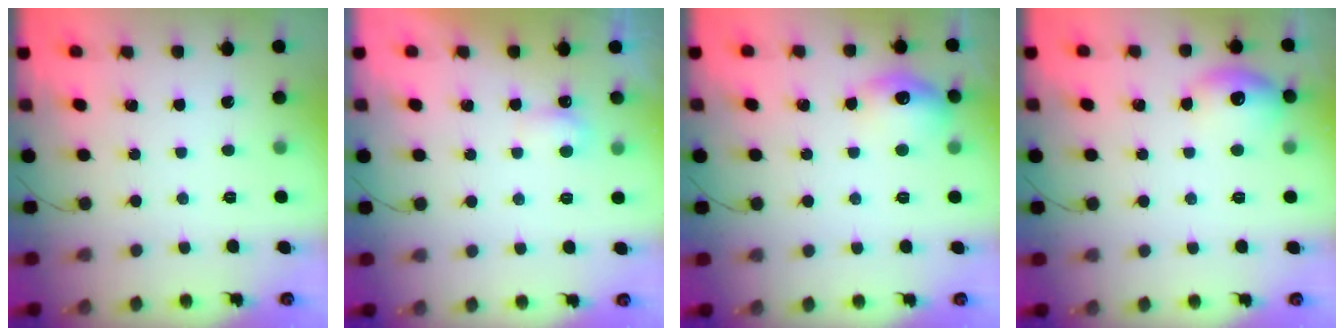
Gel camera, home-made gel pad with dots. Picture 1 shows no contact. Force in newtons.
{"total": 3.3, "press": 3.2, "slide": 0.8}
{"total": 11.4, "press": 11.4, "slide": 0.7}
{"total": 9.2, "press": 9.0, "slide": 1.5}